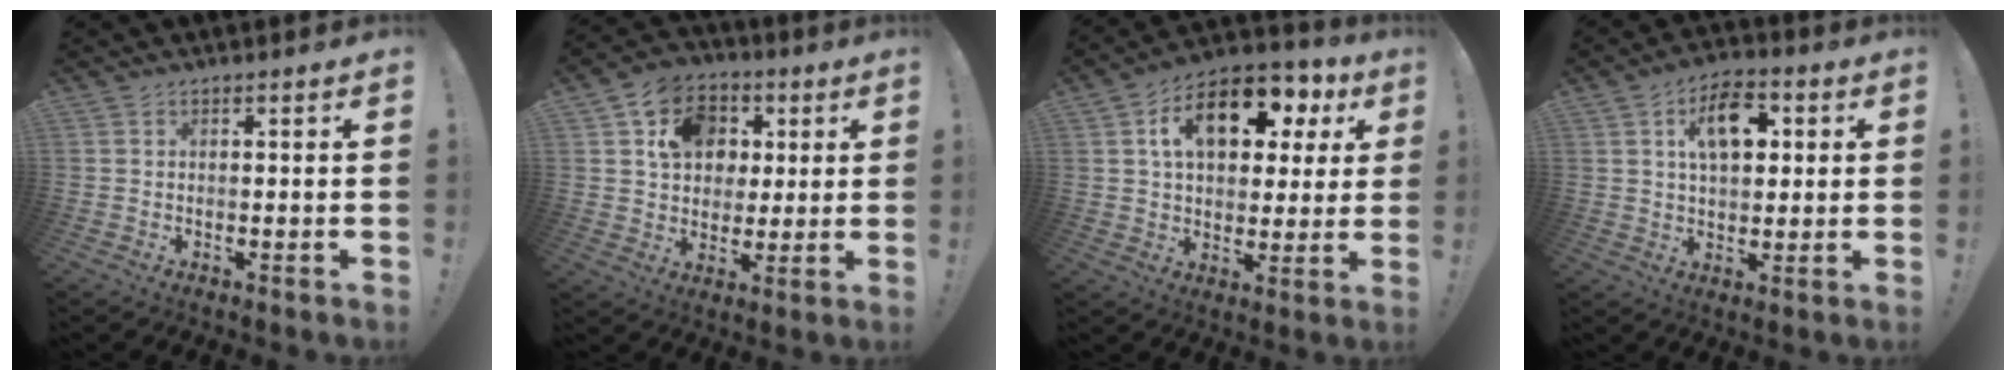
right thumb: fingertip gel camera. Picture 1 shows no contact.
{"total": 14.5, "force": [4.7, 12.1, 6.5], "torque": [-0.089, -0.011, 0.096]}
{"total": 16.7, "force": [6.4, 9.9, 11.8], "torque": [-0.188, -0.012, 0.110]}
{"total": 11.9, "force": [3.9, 7.4, 8.5], "torque": [-0.115, 0.001, 0.065]}